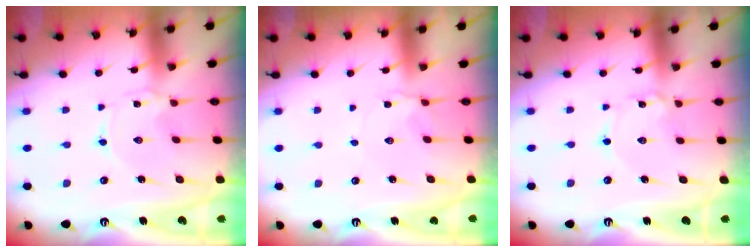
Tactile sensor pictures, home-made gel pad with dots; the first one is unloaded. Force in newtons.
{"total": 3.1, "press": 3.0, "slide": 0.7}
{"total": 1.2, "press": 1.2, "slide": 0.1}